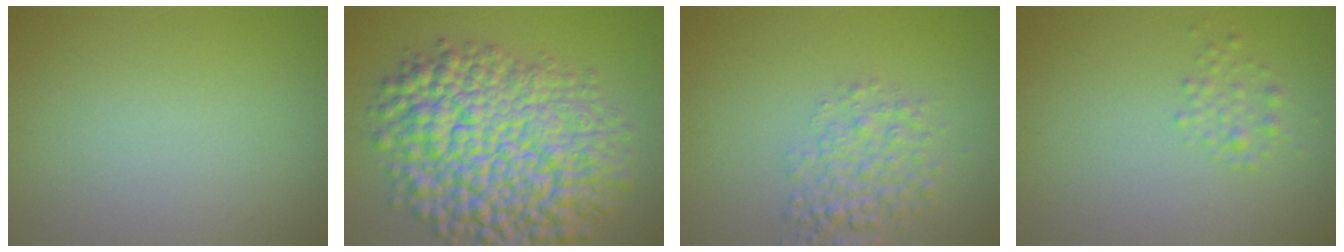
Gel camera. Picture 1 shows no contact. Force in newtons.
{"total": 13.8, "press": 13.7, "slide": 0.5}
{"total": 3.5, "press": 3.5, "slide": 0.1}
{"total": 1.4, "press": 1.4, "slide": 0.1}